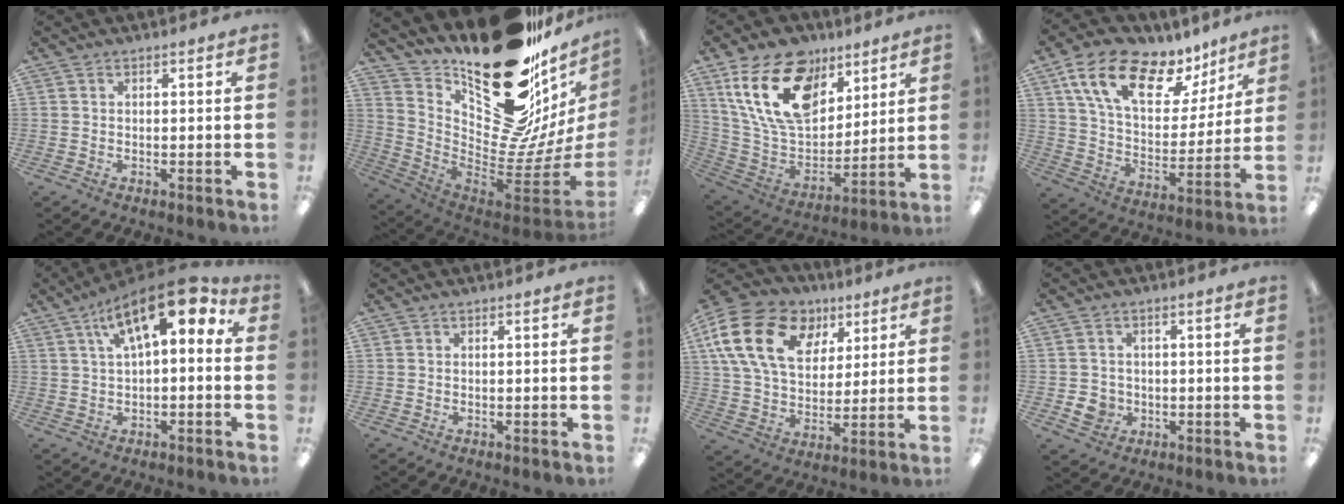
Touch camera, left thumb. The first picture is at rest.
{"total": 28.3, "force": [19.2, 11.2, 17.5], "torque": [-0.200, -0.178, 0.367]}
{"total": 21.4, "force": [11.1, 13.4, 12.5], "torque": [-0.239, -0.043, 0.203]}
{"total": 19.6, "force": [11.6, 10.1, 12.2], "torque": [-0.218, -0.050, 0.206]}
{"total": 13.8, "force": [5.2, 5.9, 11.4], "torque": [-0.166, -0.021, 0.085]}
{"total": 0.0}
{"total": 20.8, "force": [8.4, 14.6, 12.2], "torque": [-0.237, -0.016, 0.154]}
{"total": 4.4, "force": [-1.1, 4.0, 1.4], "torque": [-0.022, 0.004, -0.018]}